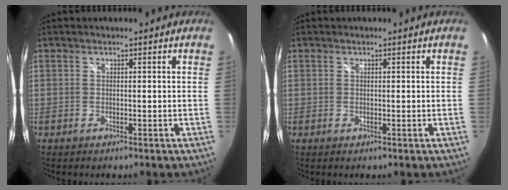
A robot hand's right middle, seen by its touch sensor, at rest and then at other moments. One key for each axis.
{"total": 0.0}